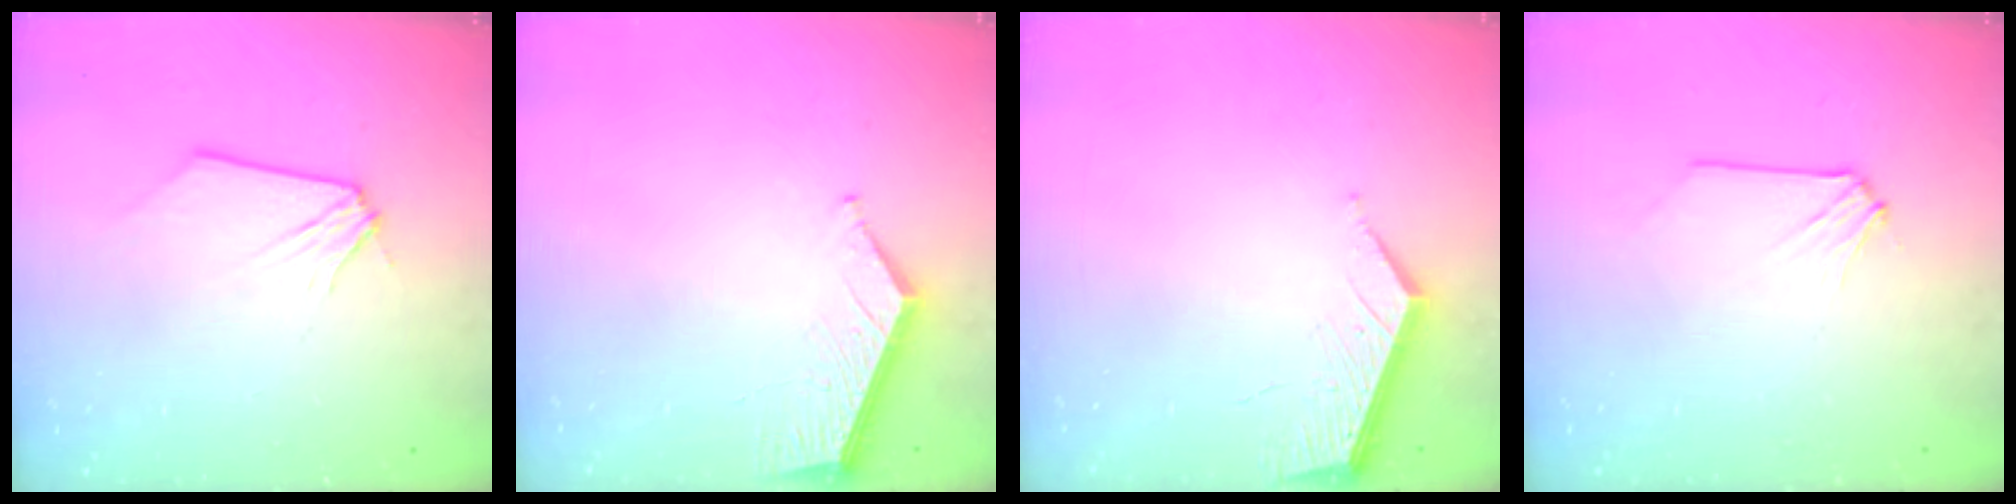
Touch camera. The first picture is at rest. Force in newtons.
{"total": 6.0, "press": 6.0, "slide": 0.4}
{"total": 4.5, "press": 4.5, "slide": 0.2}
{"total": 0.0}